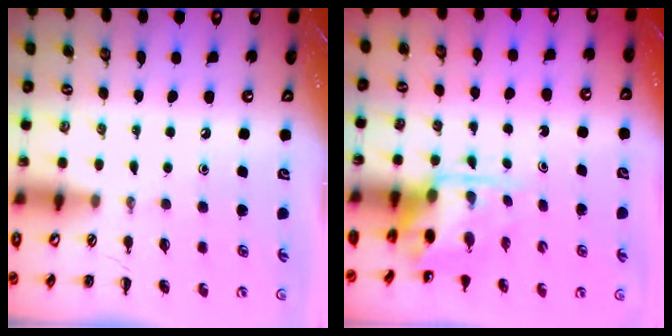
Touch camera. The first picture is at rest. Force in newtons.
{"total": 4.5, "press": 4.4, "slide": 1.0}